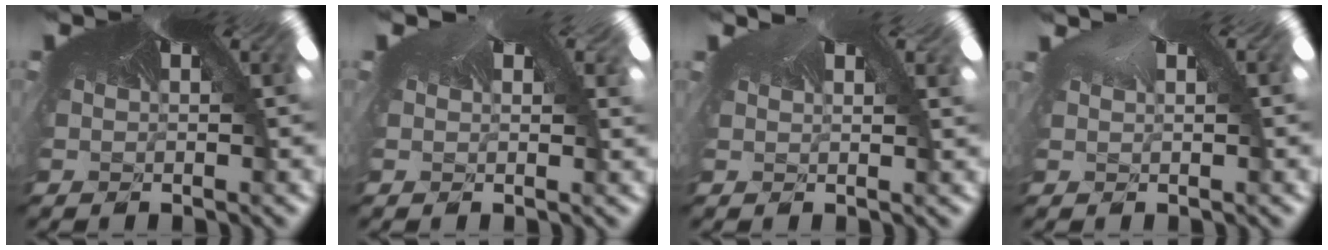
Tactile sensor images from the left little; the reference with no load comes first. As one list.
[{"total": 1.1, "force": [1.0, 0.3, -0.2], "torque": [-0.017, 0.008, 0.009]}, {"total": 1.3, "force": [0.3, -0.3, -1.2], "torque": [0.007, 0.004, -0.001]}, {"total": 0.5, "force": [0.3, 0.1, -0.4], "torque": [0.000, 0.007, 0.005]}]